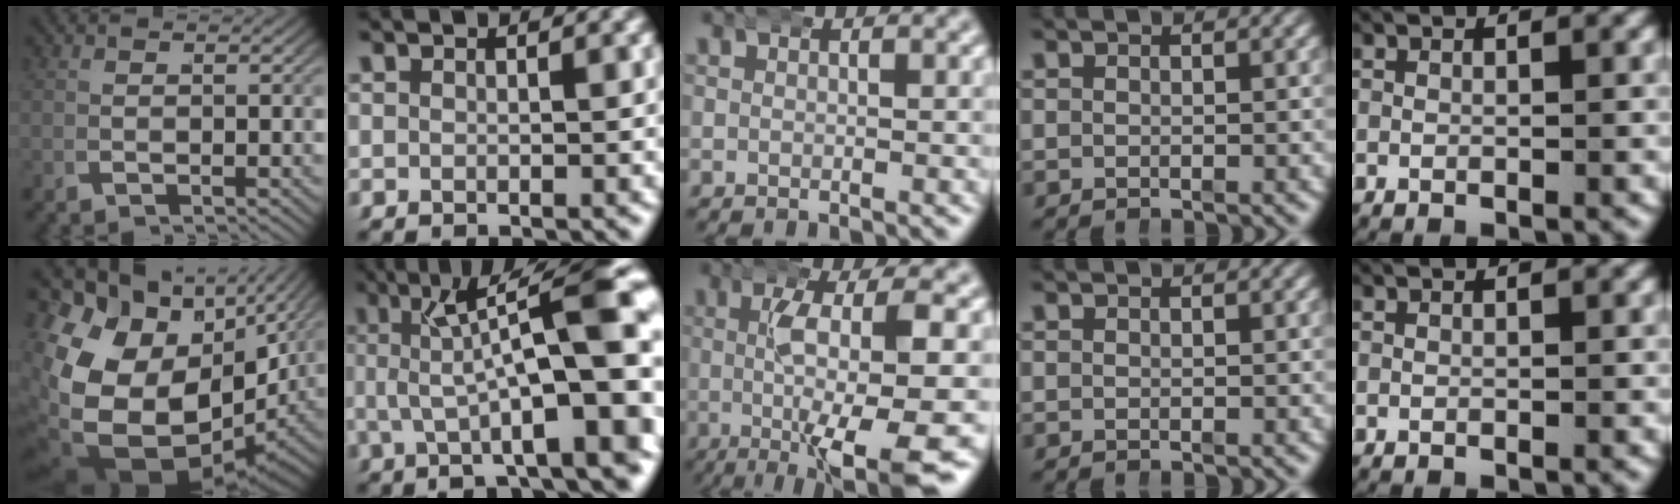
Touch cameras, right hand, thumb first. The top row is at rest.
{"thumb": {"total": 22.3, "force": [-1.7, 15.7, 15.7], "torque": [-0.327, -0.075, 0.011]}, "index": {"total": 10.9, "force": [1.0, 3.4, 10.3], "torque": [-0.143, 0.014, 0.009]}, "middle": {"total": 9.2, "force": [-2.5, 1.8, 8.7], "torque": [-0.130, -0.017, -0.032]}}